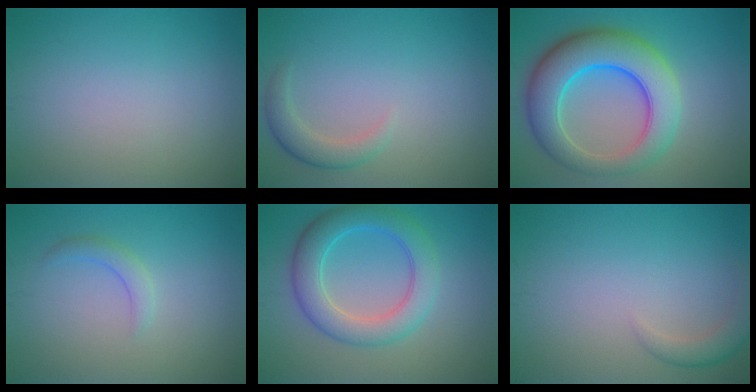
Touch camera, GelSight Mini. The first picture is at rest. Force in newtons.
{"total": 2.3, "press": 2.3, "slide": 0.3}
{"total": 9.4, "press": 9.4, "slide": 0.2}
{"total": 1.5, "press": 1.5, "slide": 0.2}
{"total": 5.7, "press": 5.7, "slide": 0.1}
{"total": 2.0, "press": 2.0, "slide": 0.1}